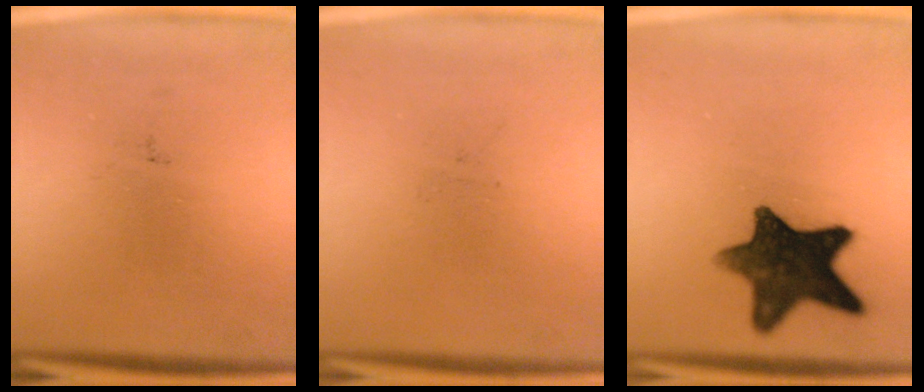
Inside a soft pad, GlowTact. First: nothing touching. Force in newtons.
{"total": 0.0}
{"total": 13.5}